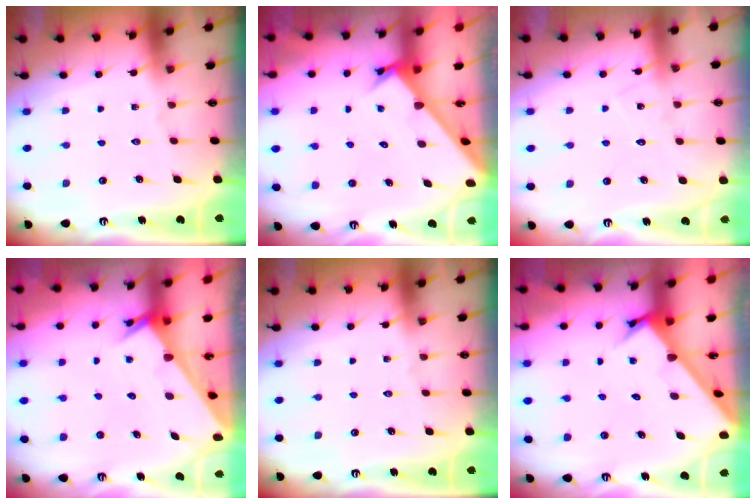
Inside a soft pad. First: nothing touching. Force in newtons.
{"total": 2.6, "press": 2.6, "slide": 0.3}
{"total": 6.4, "press": 6.4, "slide": 0.5}
{"total": 2.4, "press": 2.4, "slide": 0.1}
{"total": 0.0}
{"total": 2.9, "press": 2.9, "slide": 0.2}